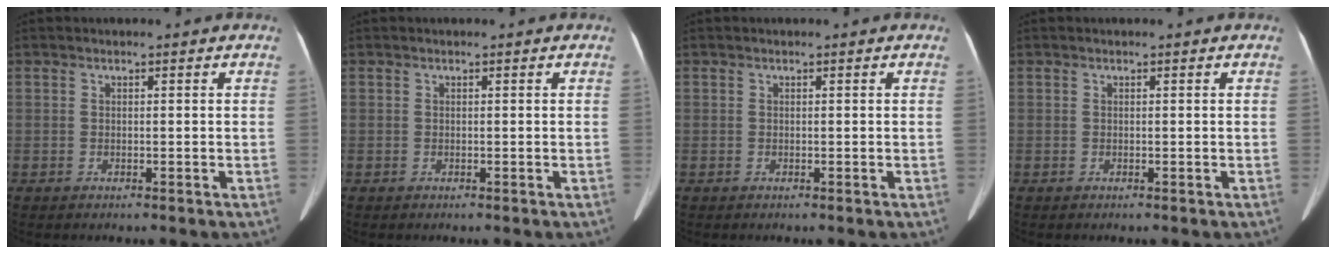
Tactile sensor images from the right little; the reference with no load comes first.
{"total": 0.0}
{"total": 0.0}
{"total": 0.0}